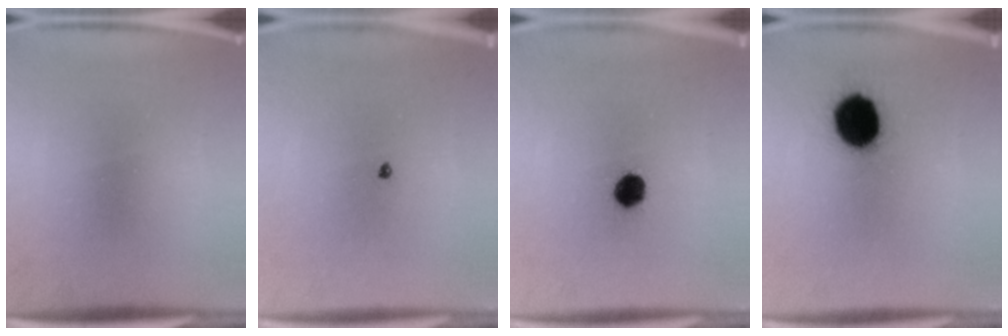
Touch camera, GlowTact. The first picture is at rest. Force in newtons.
{"total": 0.6}
{"total": 5.3}
{"total": 12.4}